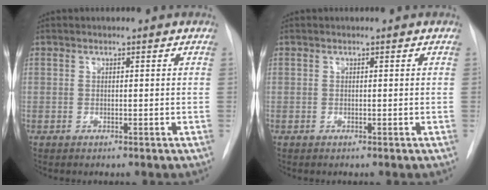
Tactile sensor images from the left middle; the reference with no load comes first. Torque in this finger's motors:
{"motor_torque": [0.00, 0.00, 0.00, 0.00]}